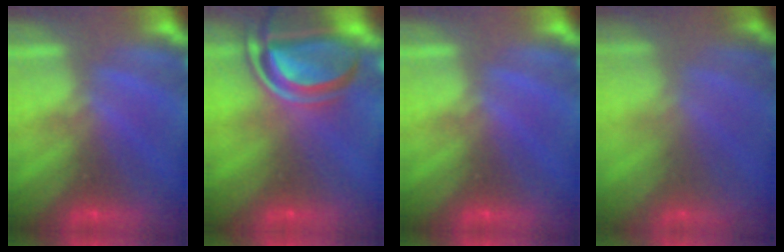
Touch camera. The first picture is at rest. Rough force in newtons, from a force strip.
{"total": 7.1}
{"total": 0.0}
{"total": 5.8}